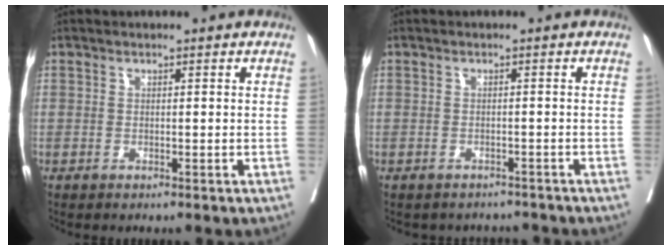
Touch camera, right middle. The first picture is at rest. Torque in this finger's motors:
{"motor_torque": [0.00, -0.08, -0.01, 0.00]}